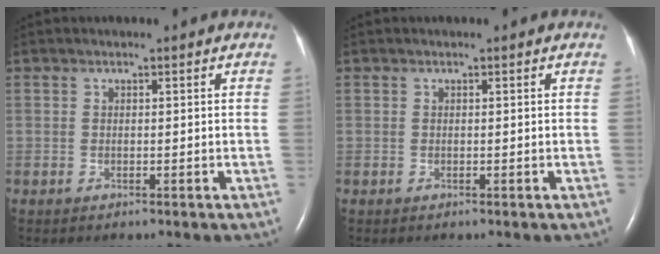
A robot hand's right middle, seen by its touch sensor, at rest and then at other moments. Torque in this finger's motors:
{"motor_torque": [0.09, -0.10, 0.00, 0.00]}